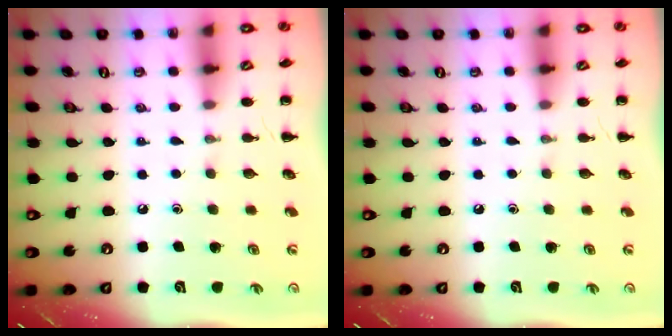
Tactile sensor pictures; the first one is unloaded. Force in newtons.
{"total": 0.0}